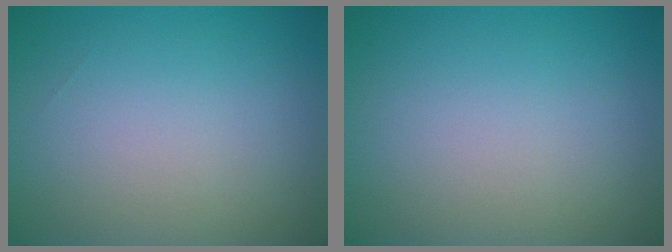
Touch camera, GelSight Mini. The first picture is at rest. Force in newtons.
{"total": 0.0}